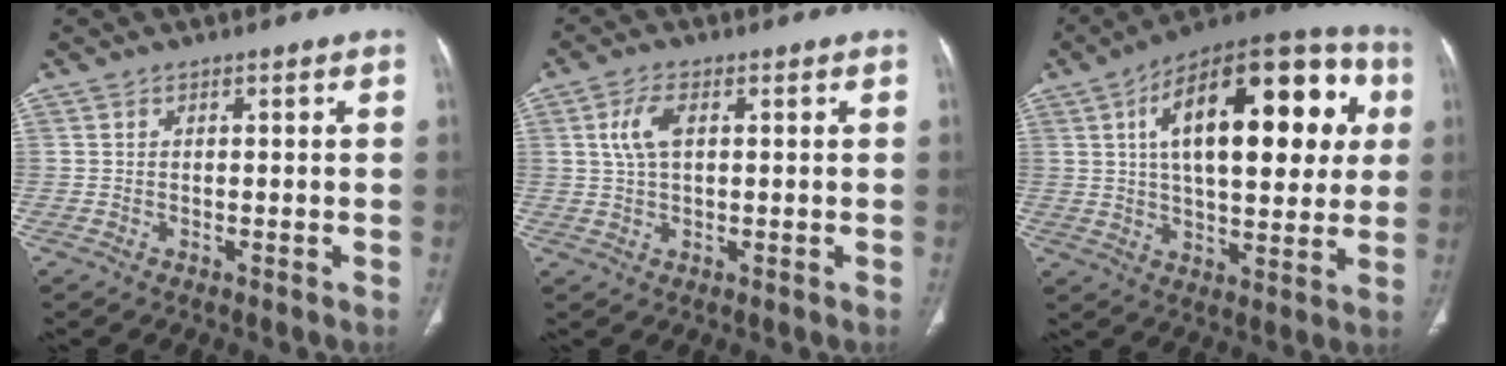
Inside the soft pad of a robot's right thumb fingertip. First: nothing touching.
{"total": 5.0, "force": [1.3, 2.5, 4.1], "torque": [-0.092, 0.007, 0.025]}
{"total": 27.4, "force": [6.9, 12.6, 23.4], "torque": [-0.317, 0.023, 0.095]}